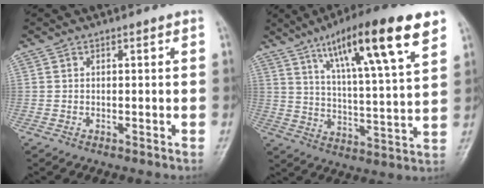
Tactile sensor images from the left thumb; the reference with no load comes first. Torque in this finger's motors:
{"motor_torque": [1.15, 1.15, 1.94, -0.83, 0.41]}